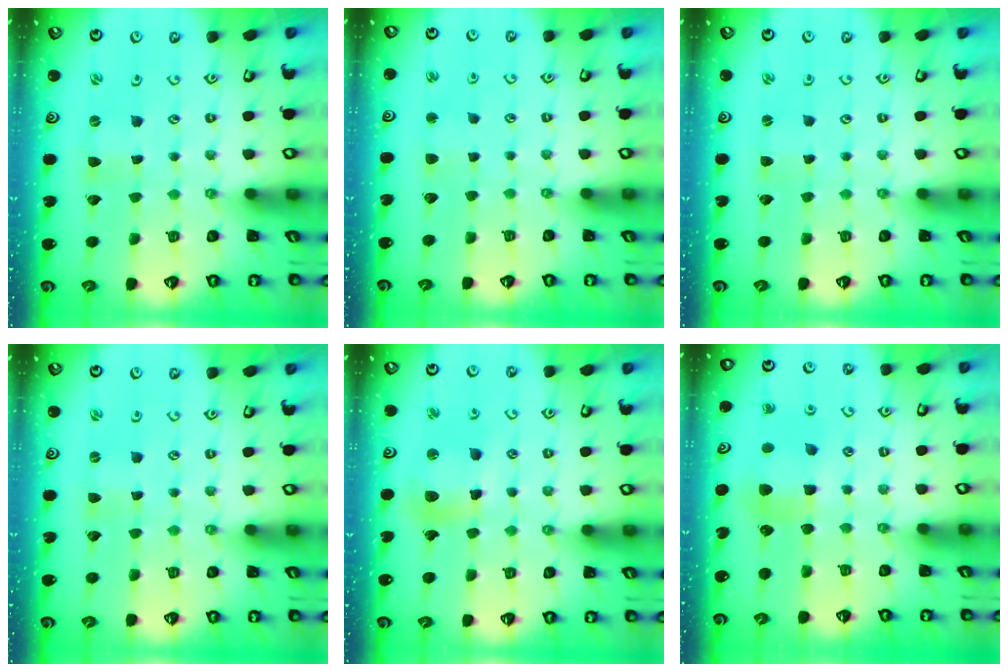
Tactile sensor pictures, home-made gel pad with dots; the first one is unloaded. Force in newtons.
{"total": 2.8, "press": 2.7, "slide": 0.4}
{"total": 0.9, "press": 0.9, "slide": 0.1}
{"total": 0.0}
{"total": 11.3, "press": 11.3, "slide": 1.3}
{"total": 6.5, "press": 6.5, "slide": 0.6}